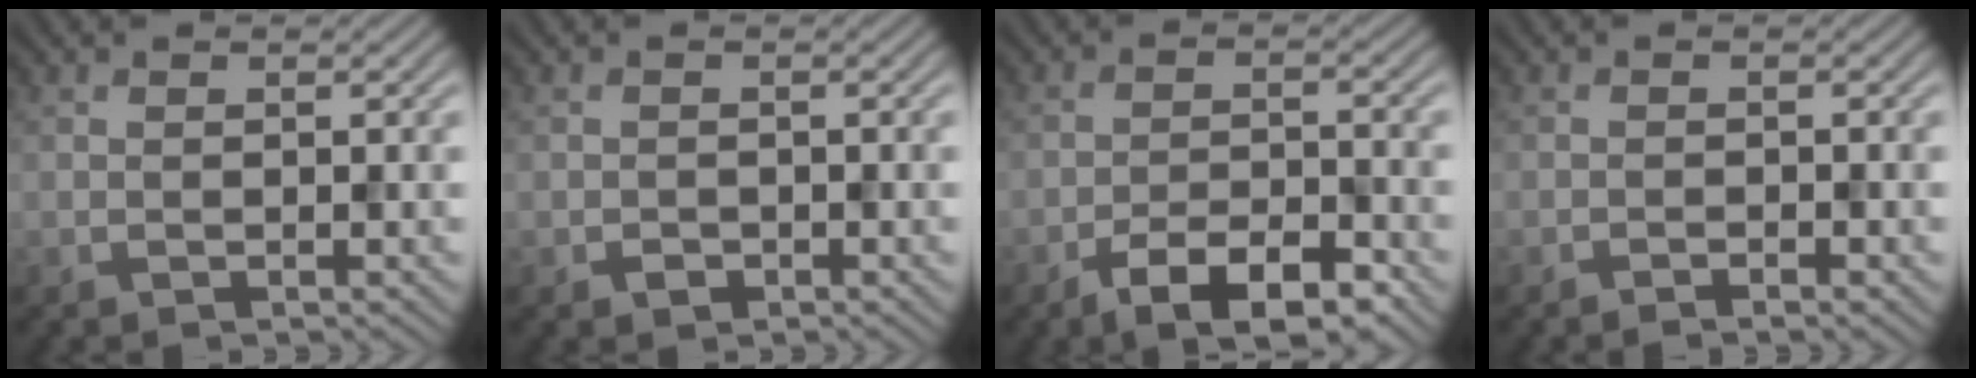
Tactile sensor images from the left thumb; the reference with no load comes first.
{"total": 1.0, "force": [-0.6, 0.7, 0.3], "torque": [-0.006, -0.003, -0.011]}
{"total": 6.8, "force": [-4.5, 2.3, 4.5], "torque": [-0.076, 0.005, -0.075]}
{"total": 1.1, "force": [-0.9, 0.1, 0.6], "torque": [-0.010, 0.001, -0.016]}